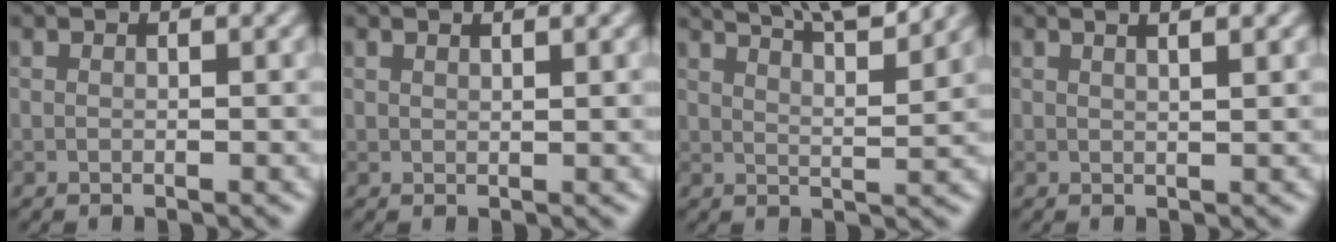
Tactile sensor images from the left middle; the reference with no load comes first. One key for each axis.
{"total": 0.8, "fx": 0.6, "fy": 0.2, "fz": 0.5, "tx": 0.001, "ty": 0.009, "tz": 0.005}
{"total": 8.1, "fx": 6.6, "fy": 1.7, "fz": 4.5, "tx": -0.049, "ty": 0.026, "tz": 0.066}
{"total": 2.6, "fx": 1.7, "fy": 1.0, "fz": 1.7, "tx": 0.000, "ty": 0.024, "tz": 0.000}